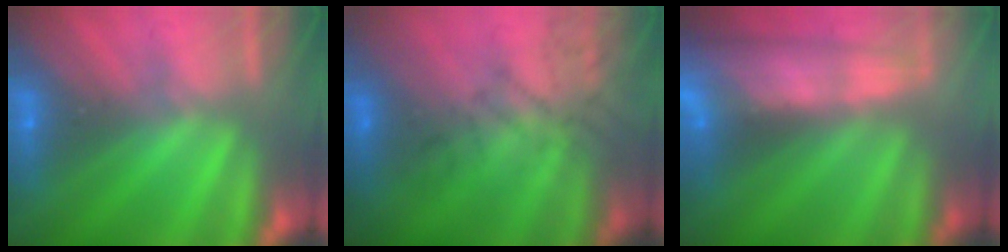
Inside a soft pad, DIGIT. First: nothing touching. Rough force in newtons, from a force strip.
{"total": 4.4}
{"total": 6.0}